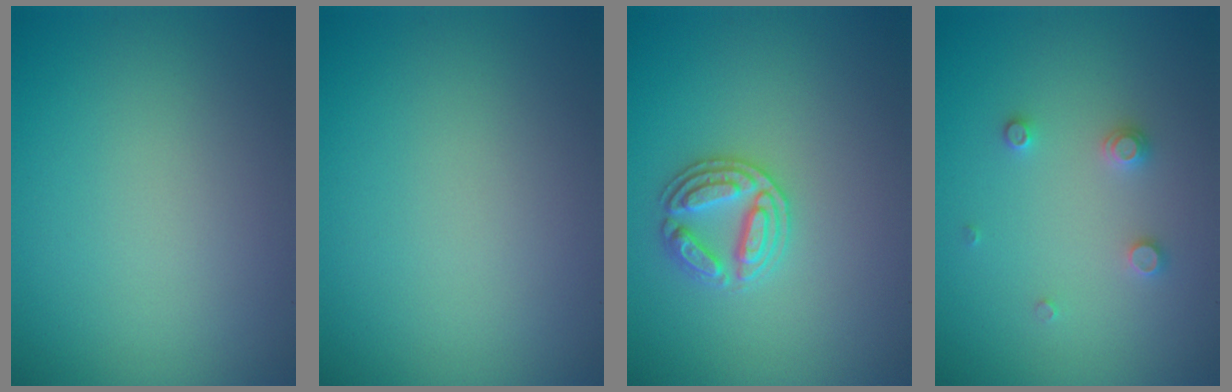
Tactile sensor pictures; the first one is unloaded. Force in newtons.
{"total": 0.0}
{"total": 2.8, "press": 2.7, "slide": 0.4}
{"total": 1.5, "press": 1.5, "slide": 0.2}